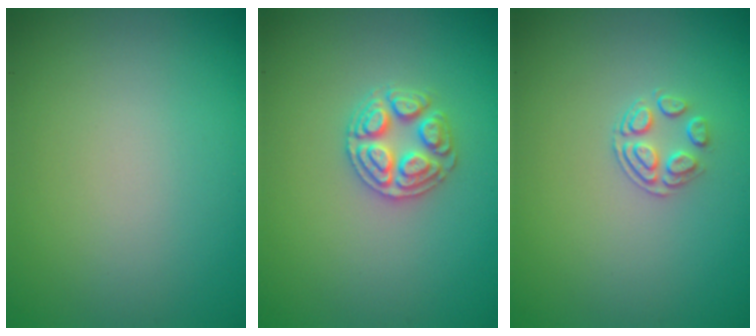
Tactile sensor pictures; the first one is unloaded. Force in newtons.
{"total": 3.0, "press": 2.9, "slide": 0.4}
{"total": 1.8, "press": 1.2, "slide": 1.4}